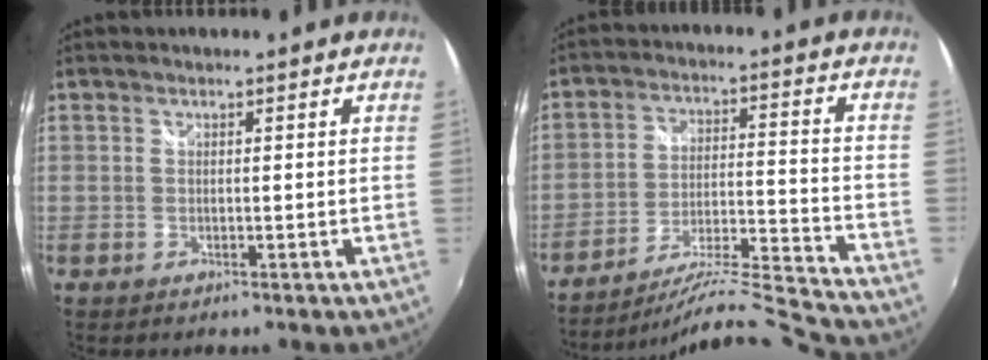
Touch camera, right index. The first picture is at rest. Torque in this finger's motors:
{"motor_torque": [0.59, -0.61, 0.04, -0.01]}